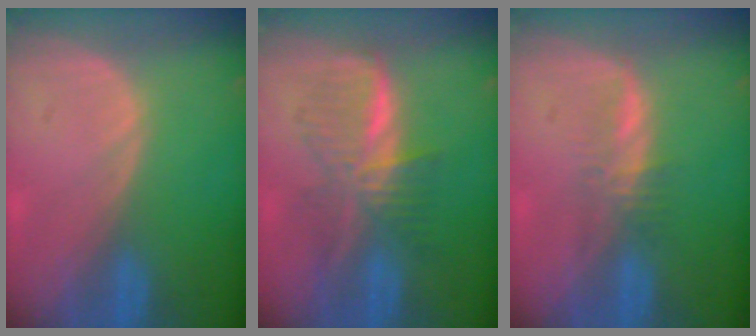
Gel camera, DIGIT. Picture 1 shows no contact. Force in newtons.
{"total": 6.6, "press": 6.6, "slide": 0.0}
{"total": 2.8, "press": 2.7, "slide": 0.5}